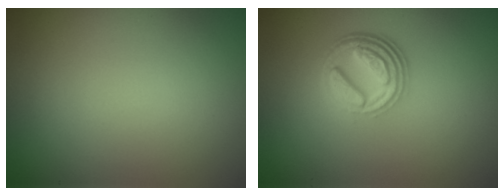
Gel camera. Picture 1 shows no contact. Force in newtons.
{"total": 4.9, "press": 3.5, "slide": 3.4}